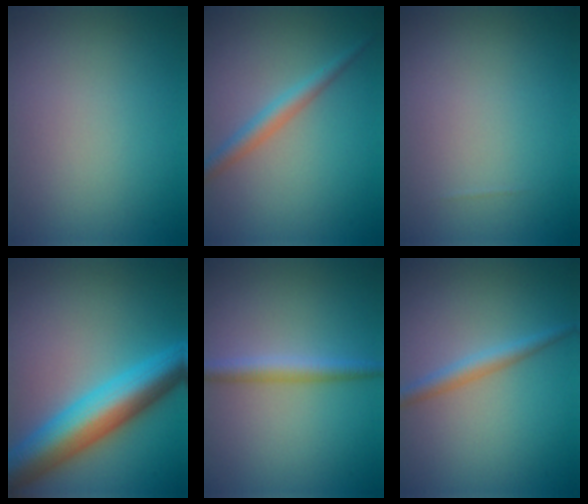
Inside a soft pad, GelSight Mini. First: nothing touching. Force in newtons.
{"total": 2.3, "press": 2.3, "slide": 0.1}
{"total": 0.0}
{"total": 9.2, "press": 9.2, "slide": 0.2}
{"total": 2.5, "press": 2.5, "slide": 0.0}
{"total": 2.1, "press": 2.1, "slide": 0.0}